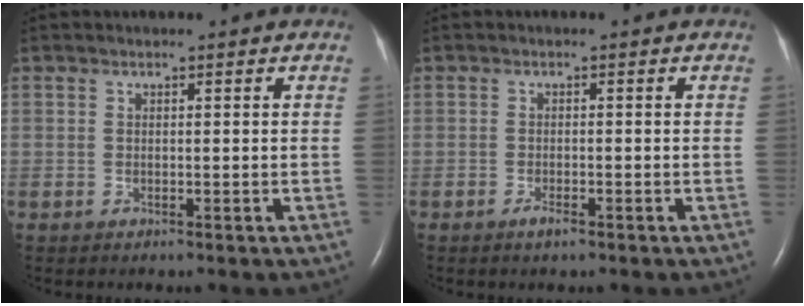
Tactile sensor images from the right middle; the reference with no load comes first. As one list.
[{"total": 1.4, "force": [-1.0, 0.3, 1.0], "torque": [-0.024, -0.002, -0.016]}]